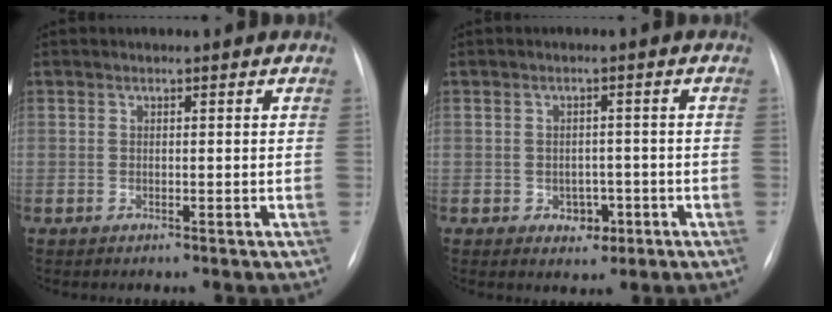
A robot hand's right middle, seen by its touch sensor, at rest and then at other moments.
{"total": 3.0, "force": [-1.1, 2.3, 1.5], "torque": [-0.012, 0.008, -0.007]}